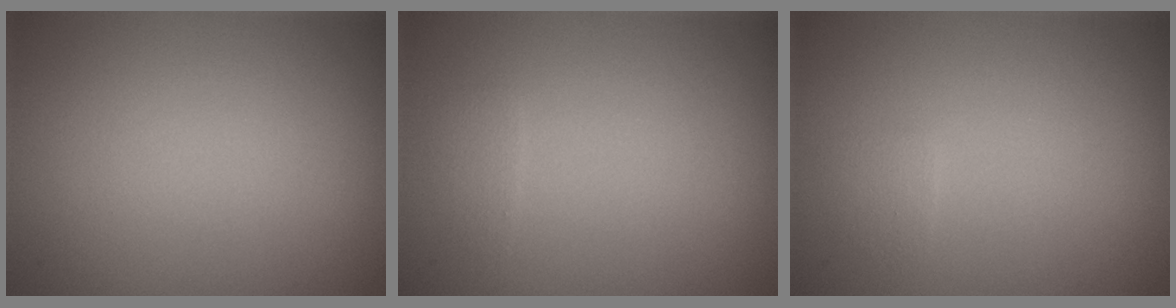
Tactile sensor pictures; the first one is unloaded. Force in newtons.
{"total": 0.7, "press": 0.7, "slide": 0.2}
{"total": 0.8, "press": 0.8, "slide": 0.1}